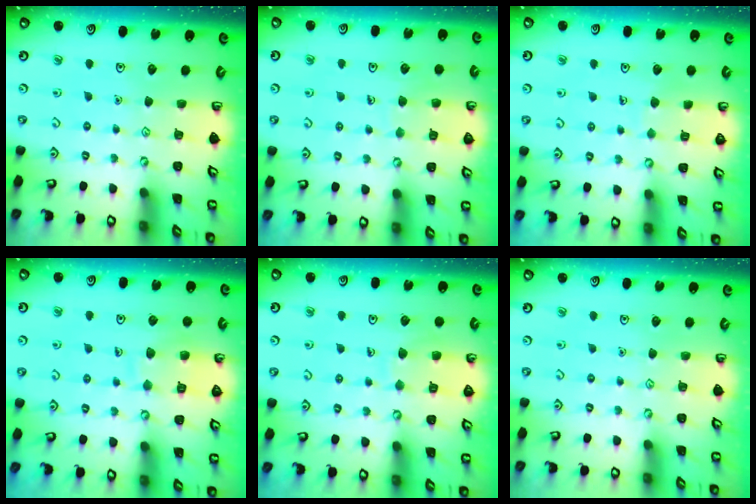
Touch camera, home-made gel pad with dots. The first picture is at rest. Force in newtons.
{"total": 4.7, "press": 4.7, "slide": 0.4}
{"total": 3.5, "press": 3.5, "slide": 0.2}
{"total": 9.6, "press": 9.6, "slide": 0.9}
{"total": 7.2, "press": 7.2, "slide": 0.6}
{"total": 0.0}